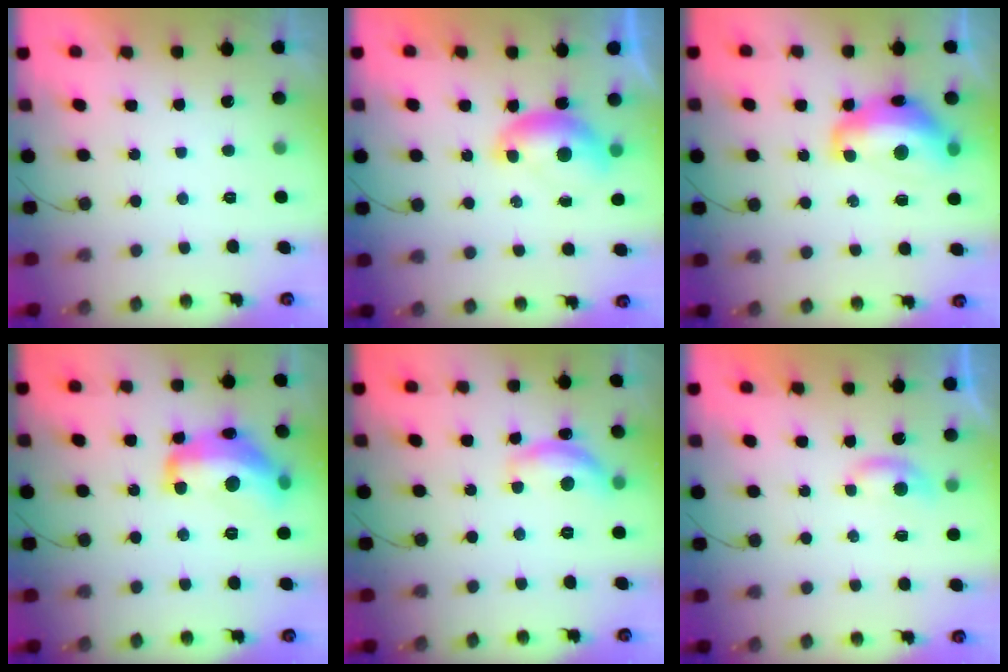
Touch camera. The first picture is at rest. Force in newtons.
{"total": 7.2, "press": 7.1, "slide": 0.7}
{"total": 14.3, "press": 14.3, "slide": 1.1}
{"total": 18.4, "press": 18.4, "slide": 1.0}
{"total": 12.0, "press": 11.9, "slide": 0.6}
{"total": 3.9, "press": 3.9, "slide": 0.5}